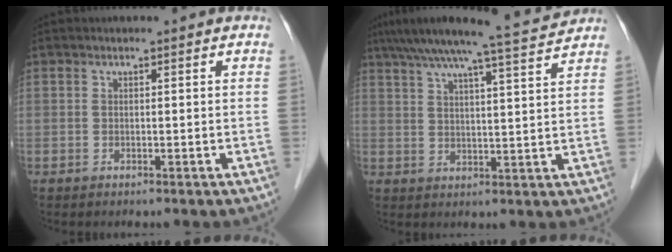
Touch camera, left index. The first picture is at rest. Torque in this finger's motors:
{"motor_torque": [1.03, -1.11, 0.40, 0.11]}